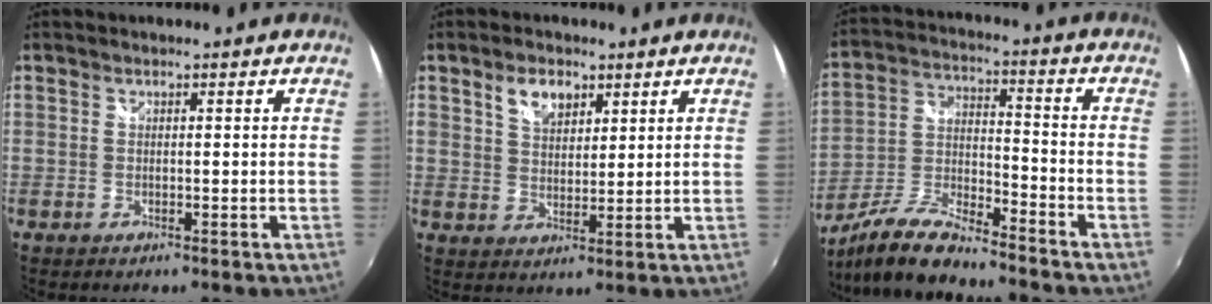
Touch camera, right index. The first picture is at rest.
{"total": 5.6, "force": [3.1, 3.5, 3.2], "torque": [-0.050, 0.012, 0.058]}
{"total": 13.4, "force": [-11.4, 2.0, 6.8], "torque": [-0.151, -0.010, -0.217]}